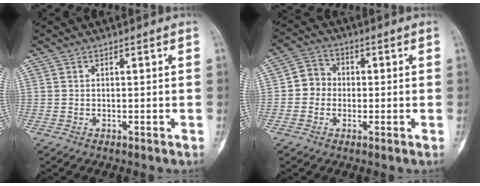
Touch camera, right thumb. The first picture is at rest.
{"total": 5.1, "force": [-0.5, 4.7, 1.9], "torque": [-0.007, 0.014, -0.020]}